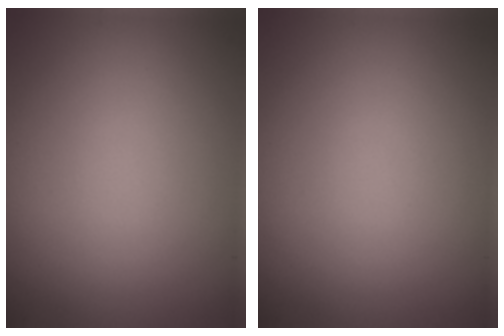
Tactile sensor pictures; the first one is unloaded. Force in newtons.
{"total": 0.0}